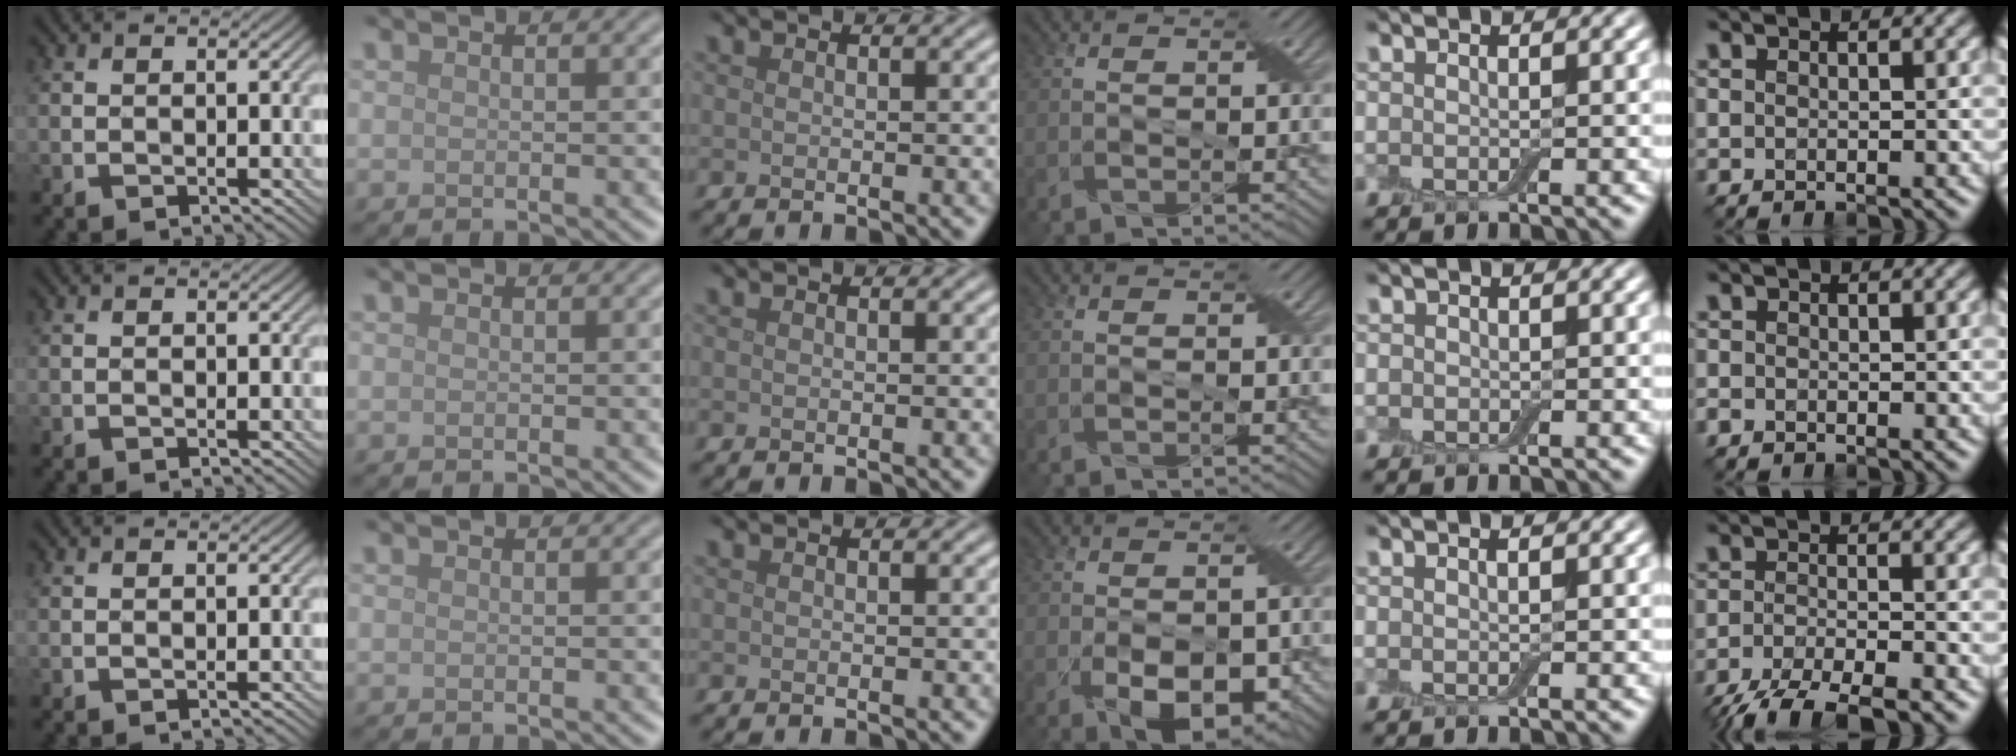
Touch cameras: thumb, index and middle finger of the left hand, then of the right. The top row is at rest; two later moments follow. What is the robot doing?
{"motion": "peel", "object": "adhesive wrap"}